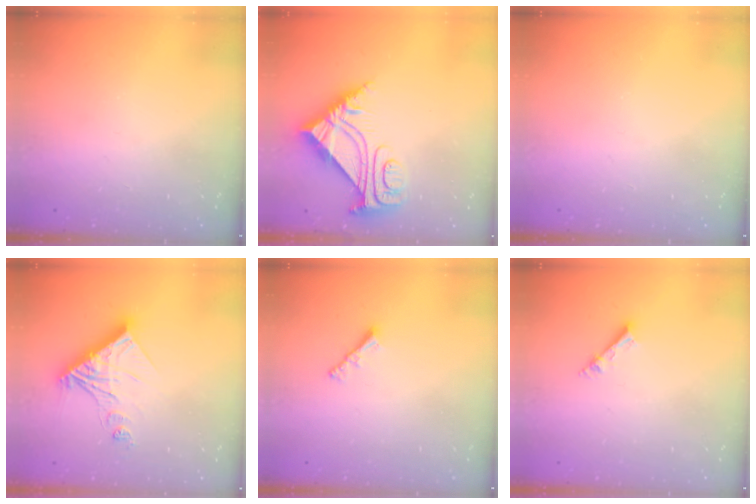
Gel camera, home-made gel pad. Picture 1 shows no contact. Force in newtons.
{"total": 8.0, "press": 8.0, "slide": 1.0}
{"total": 0.0}
{"total": 12.2, "press": 12.1, "slide": 0.9}
{"total": 2.0, "press": 2.0, "slide": 0.5}
{"total": 2.6, "press": 2.5, "slide": 0.2}